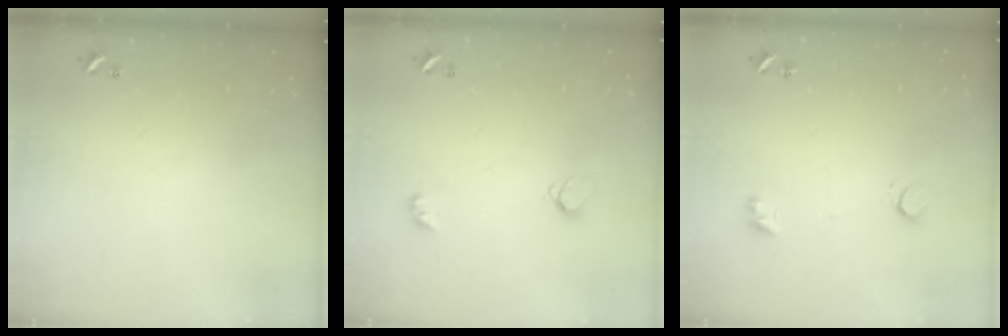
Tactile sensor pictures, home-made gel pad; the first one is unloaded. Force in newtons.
{"total": 3.3, "press": 3.3, "slide": 0.2}
{"total": 1.4, "press": 1.2, "slide": 0.6}